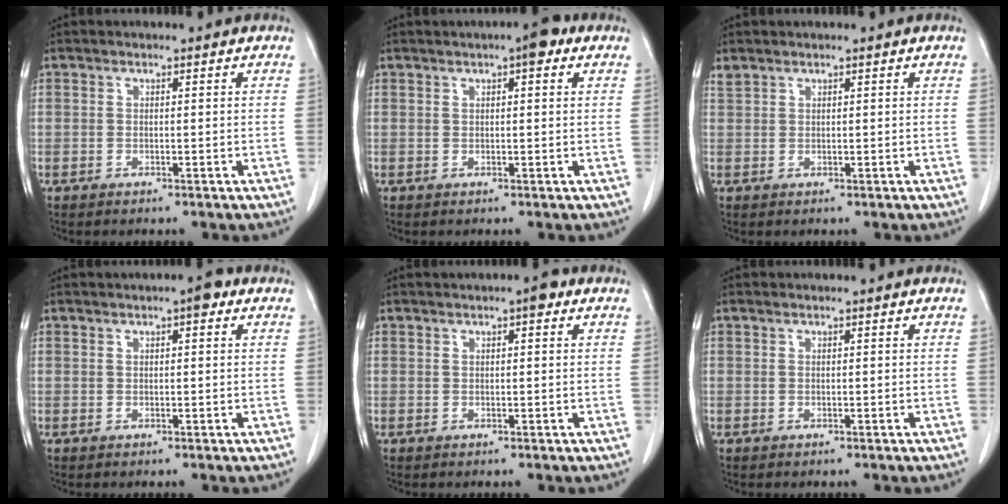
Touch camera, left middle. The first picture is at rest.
{"total": 3.1, "force": [1.7, 0.6, 2.6], "torque": [-0.040, 0.007, 0.019]}
{"total": 0.9, "force": [0.9, 0.2, 0.1], "torque": [-0.012, 0.008, 0.025]}
{"total": 2.2, "force": [1.1, 0.5, 1.8], "torque": [-0.029, 0.007, 0.012]}
{"total": 1.9, "force": [1.0, 0.4, 1.6], "torque": [-0.028, 0.005, 0.011]}
{"total": 0.0}